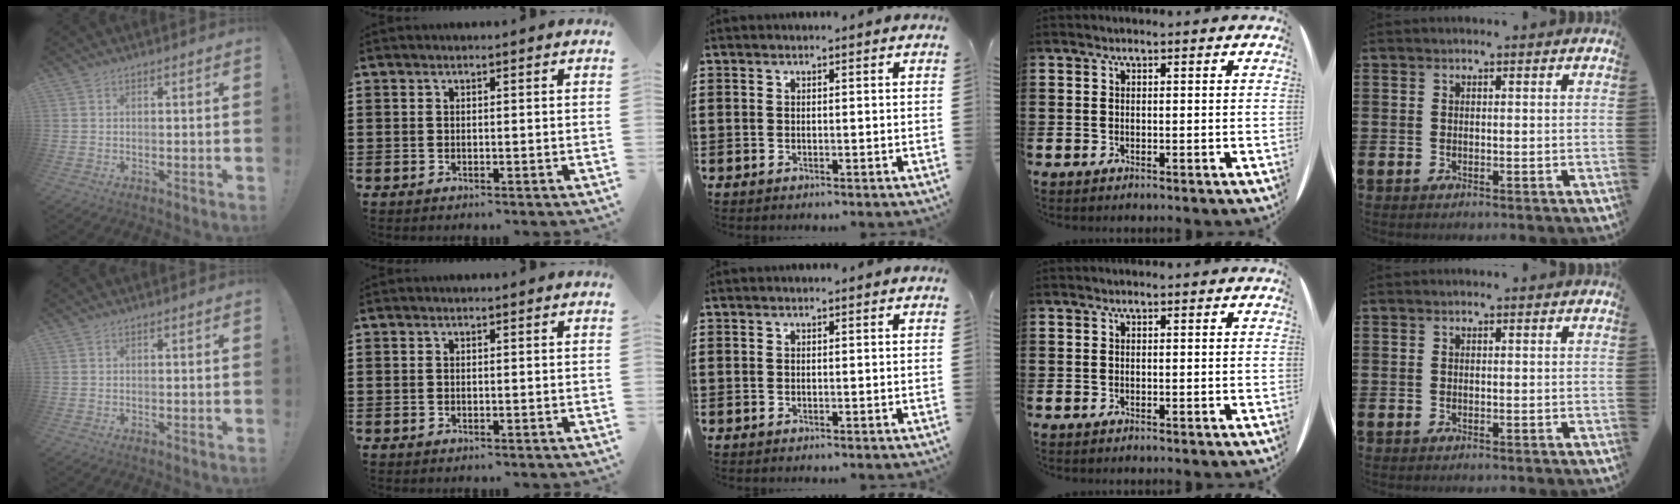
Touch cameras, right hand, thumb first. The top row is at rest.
{}